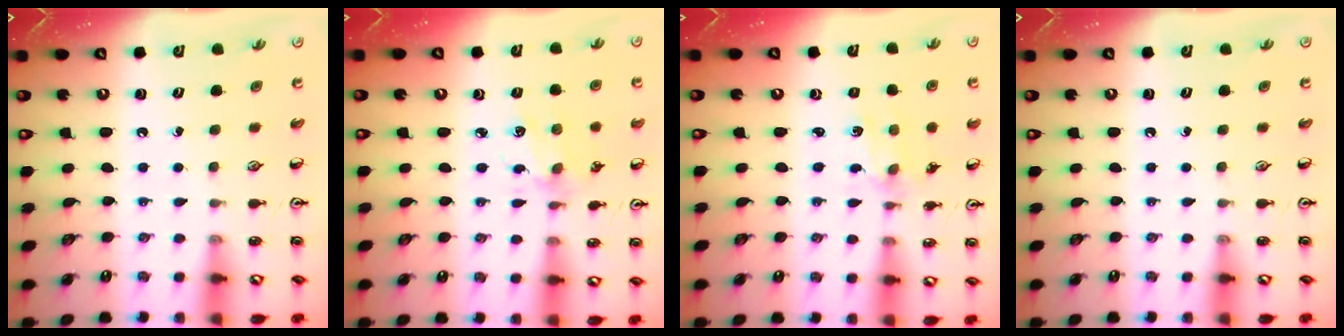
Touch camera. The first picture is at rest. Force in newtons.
{"total": 4.2, "press": 4.0, "slide": 1.4}
{"total": 1.1, "press": 1.1, "slide": 0.3}
{"total": 0.0}